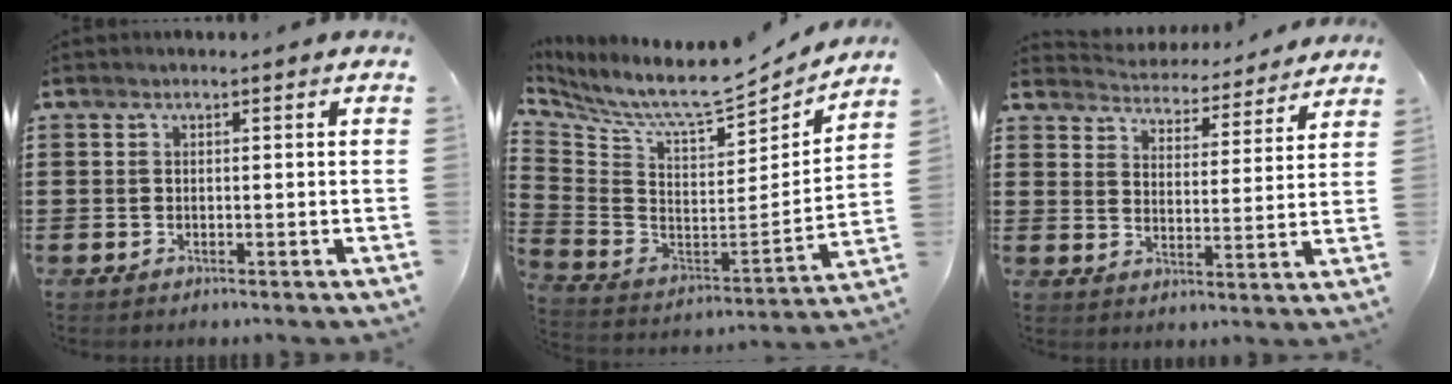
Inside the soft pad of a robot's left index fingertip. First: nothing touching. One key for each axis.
{"total": 8.7, "fx": 7.4, "fy": 1.5, "fz": 4.3, "tx": -0.116, "ty": -0.063, "tz": 0.123}
{"total": 4.6, "fx": 4.6, "fy": -0.1, "fz": -0.3, "tx": -0.023, "ty": -0.041, "tz": 0.075}